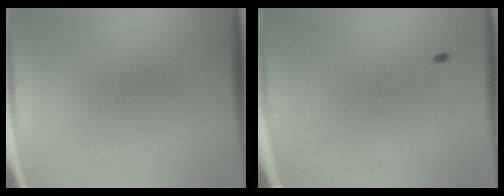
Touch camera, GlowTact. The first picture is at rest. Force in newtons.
{"total": 0.7}